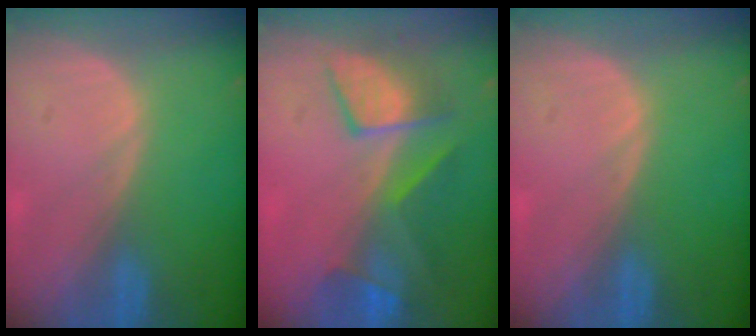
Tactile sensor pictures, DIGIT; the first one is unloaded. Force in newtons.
{"total": 7.6, "press": 7.5, "slide": 1.2}
{"total": 0.0}